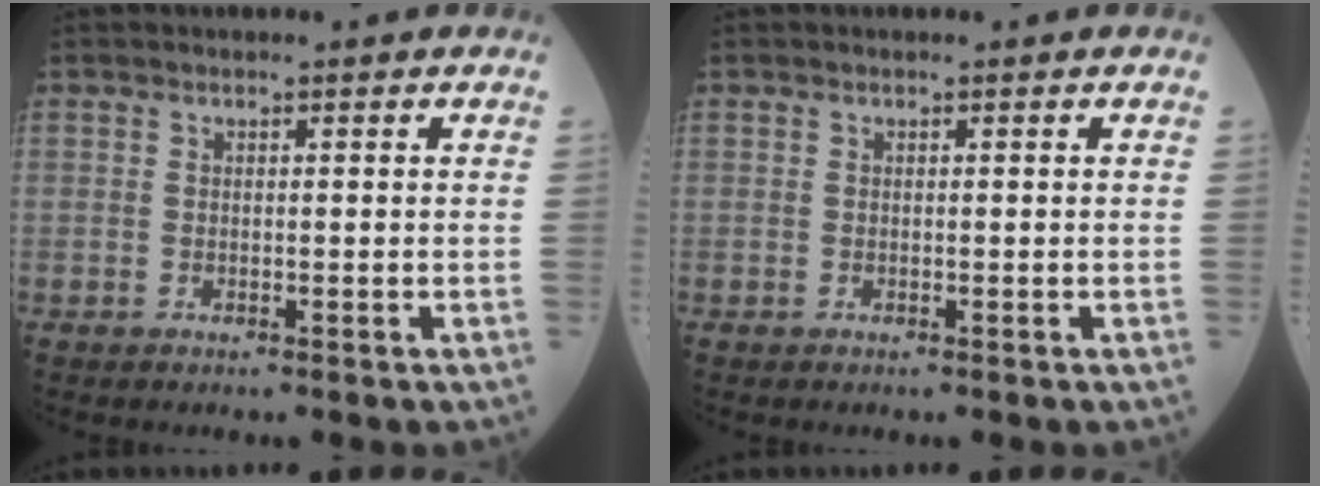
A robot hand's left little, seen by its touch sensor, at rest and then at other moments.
{"total": 0.0}